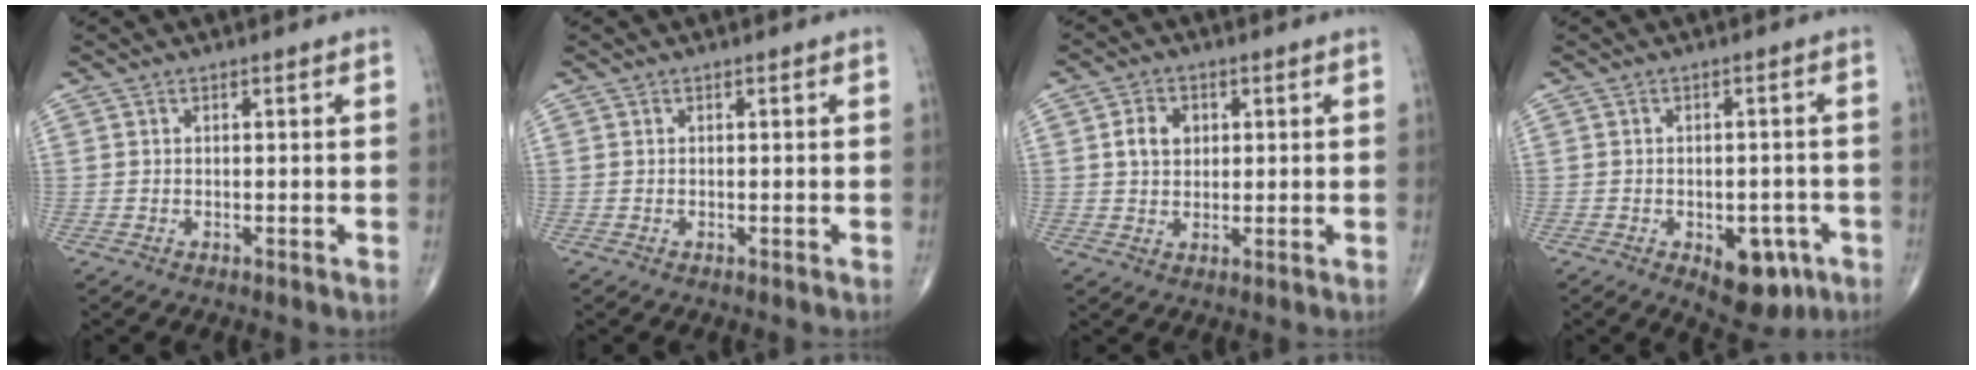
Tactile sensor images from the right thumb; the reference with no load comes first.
{"total": 0.0}
{"total": 5.0, "force": [1.2, 3.9, 3.0], "torque": [-0.038, -0.001, 0.019]}
{"total": 8.3, "force": [-3.6, 4.7, 5.8], "torque": [-0.046, 0.014, -0.036]}